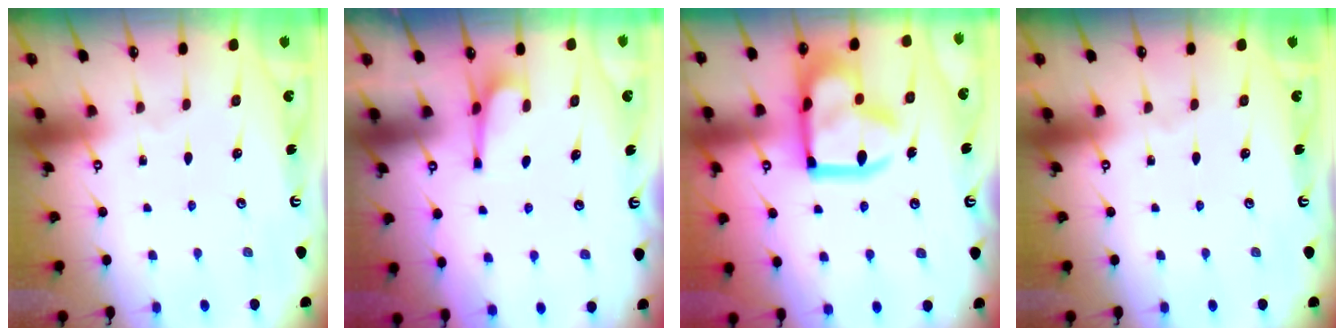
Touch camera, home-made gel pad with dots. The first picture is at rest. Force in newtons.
{"total": 3.8, "press": 3.8, "slide": 0.3}
{"total": 21.2, "press": 21.1, "slide": 2.3}
{"total": 0.0}